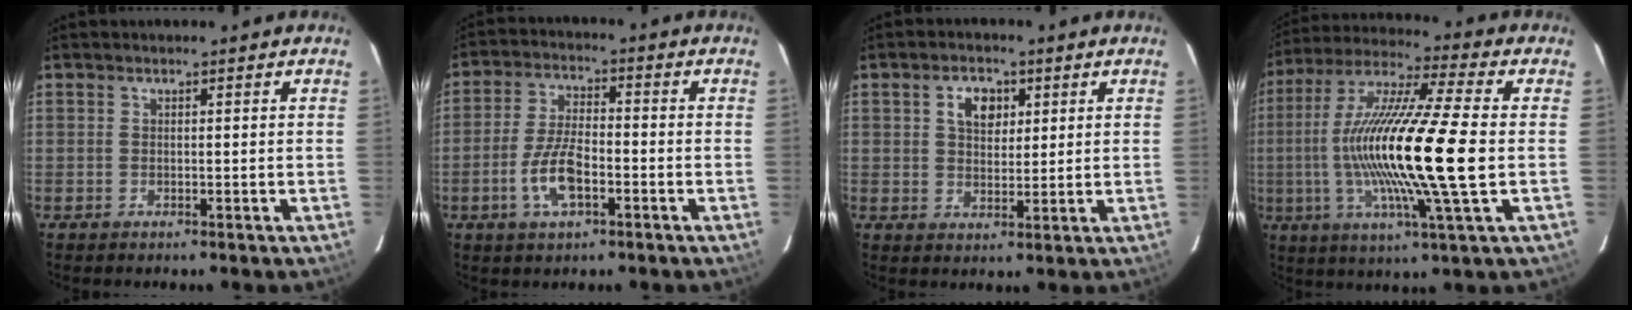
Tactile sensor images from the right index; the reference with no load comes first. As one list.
[{"total": 8.6, "force": [-3.3, 3.4, 7.2], "torque": [-0.150, 0.002, -0.061]}, {"total": 5.3, "force": [2.0, 3.6, 3.3], "torque": [-0.049, 0.014, 0.037]}, {"total": 20.9, "force": [-1.3, 0.5, 20.9], "torque": [-0.388, -0.008, -0.034]}]